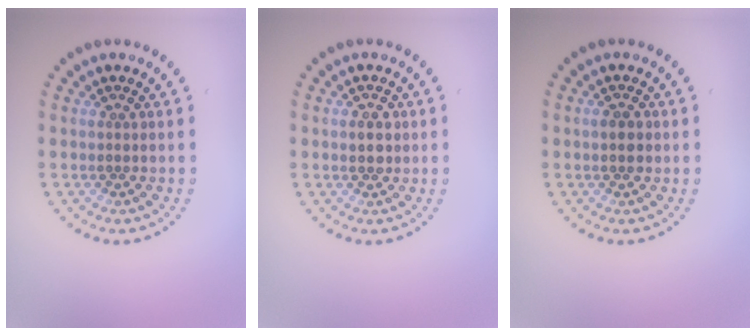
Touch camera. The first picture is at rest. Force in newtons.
{"total": 1.6, "press": 1.6, "slide": 0.3}
{"total": 1.5, "press": 1.5, "slide": 0.1}